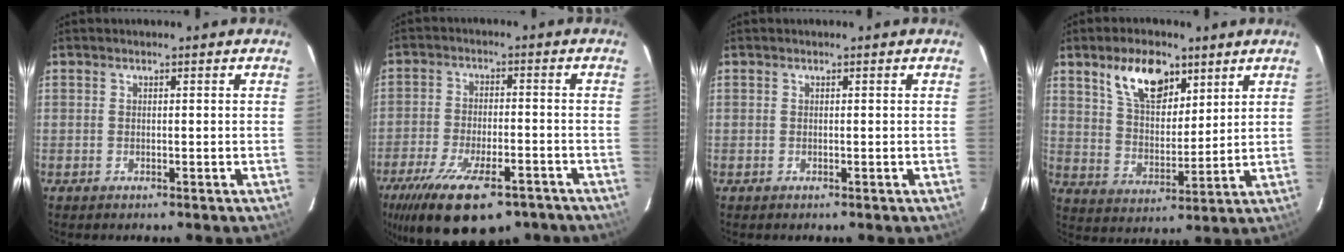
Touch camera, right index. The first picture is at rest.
{"total": 19.2, "force": [-13.0, 7.3, 12.2], "torque": [-0.242, -0.042, -0.199]}
{"total": 0.0}
{"total": 11.7, "force": [7.0, 6.0, 7.3], "torque": [-0.121, 0.010, 0.131]}